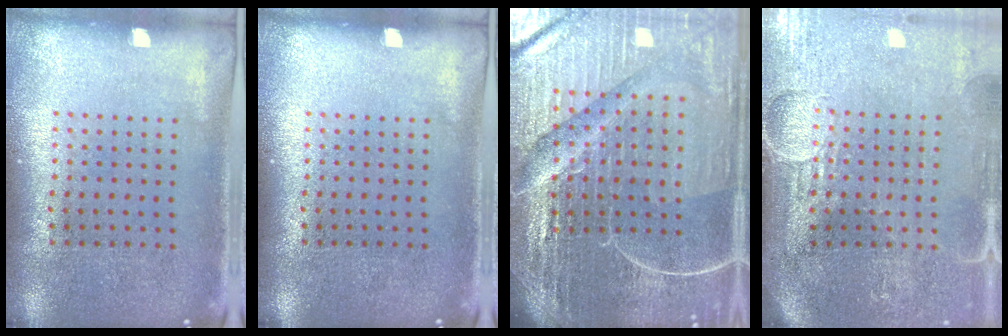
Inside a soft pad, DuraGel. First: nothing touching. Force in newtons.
{"total": 0.0}
{"total": 6.4, "press": 5.7, "slide": 2.9}
{"total": 3.9, "press": 3.4, "slide": 1.9}